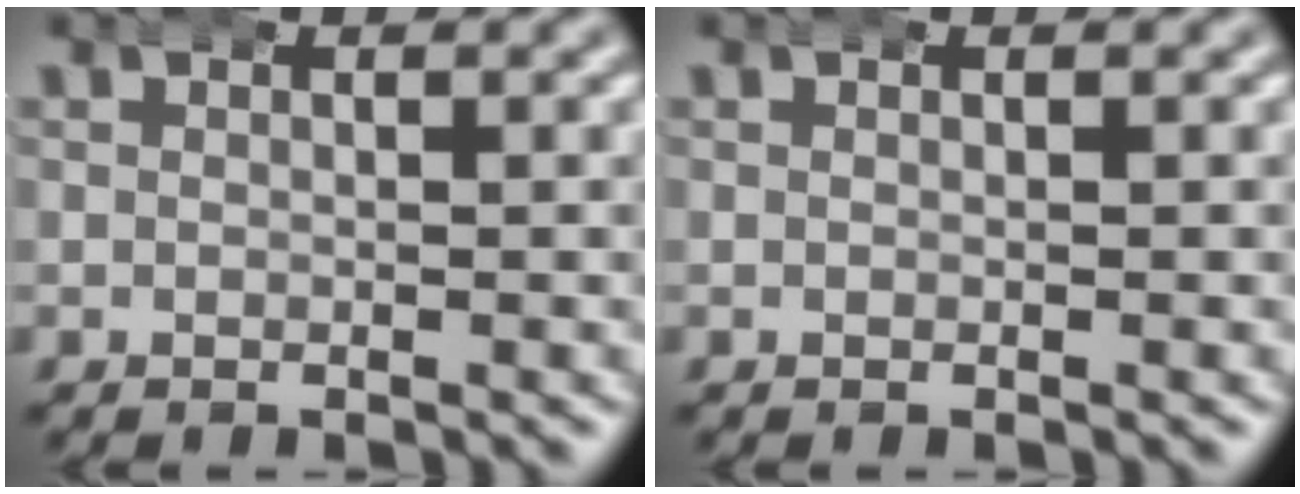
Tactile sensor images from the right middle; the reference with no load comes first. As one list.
[{"total": 0.0}]